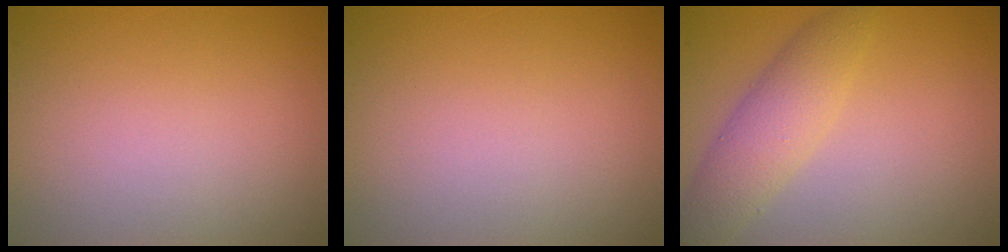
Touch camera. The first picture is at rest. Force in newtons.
{"total": 0.0}
{"total": 3.8, "press": 3.8, "slide": 0.1}